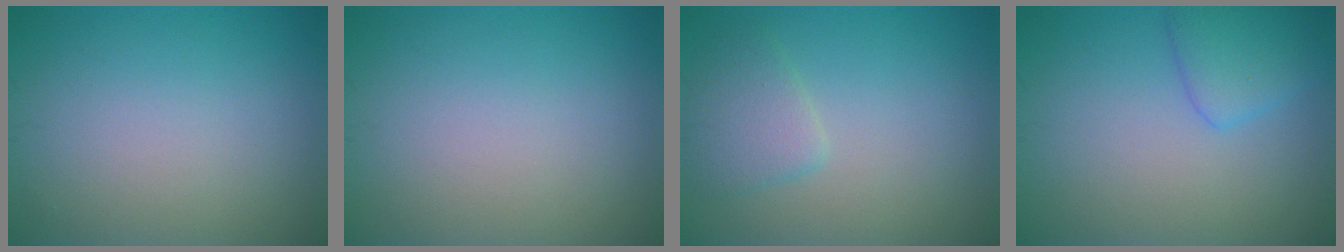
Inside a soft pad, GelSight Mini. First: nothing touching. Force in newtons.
{"total": 0.0}
{"total": 2.6, "press": 2.6, "slide": 0.3}
{"total": 2.8, "press": 2.8, "slide": 0.2}